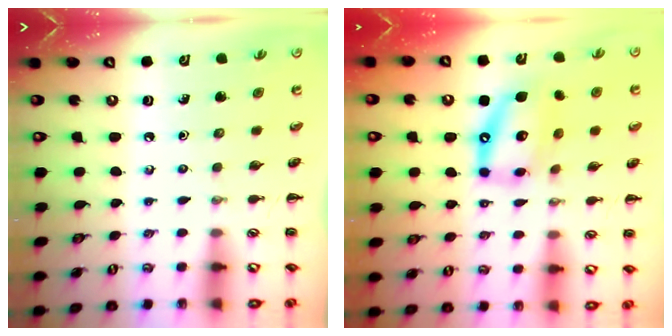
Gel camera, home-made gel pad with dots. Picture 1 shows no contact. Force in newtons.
{"total": 13.2, "press": 12.7, "slide": 3.5}